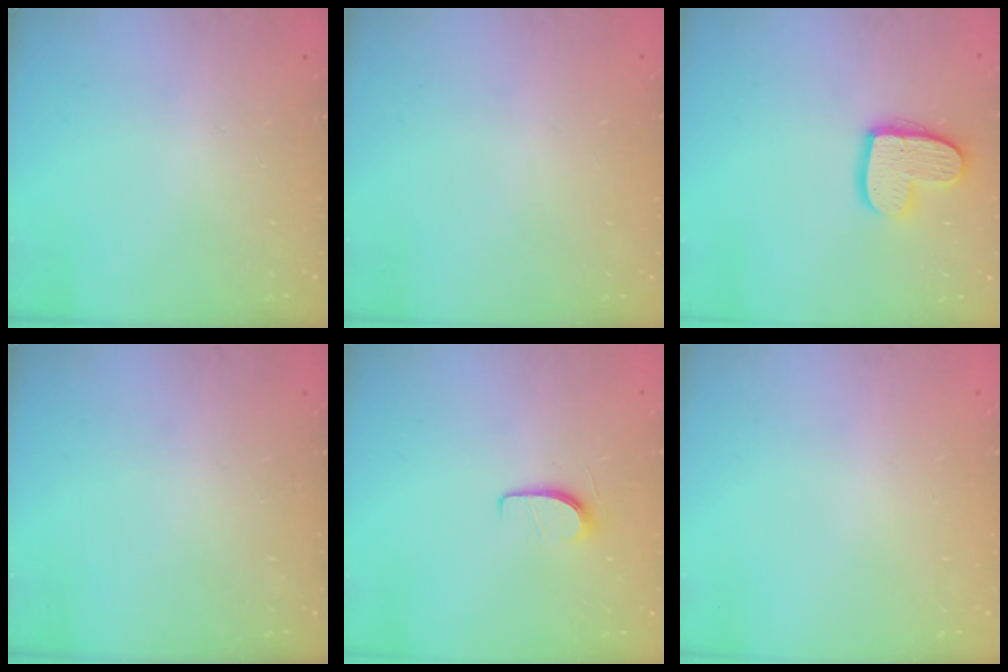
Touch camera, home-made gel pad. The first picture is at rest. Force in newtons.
{"total": 0.0}
{"total": 13.2, "press": 13.1, "slide": 0.7}
{"total": 0.0}
{"total": 5.6, "press": 5.6, "slide": 0.7}
{"total": 0.0}